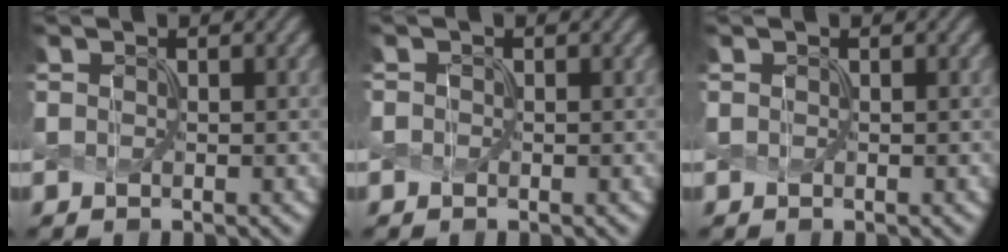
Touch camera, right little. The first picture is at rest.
{"total": 0.7, "force": [-0.3, 0.6, 0.1], "torque": [-0.002, 0.000, -0.006]}
{"total": 0.0}